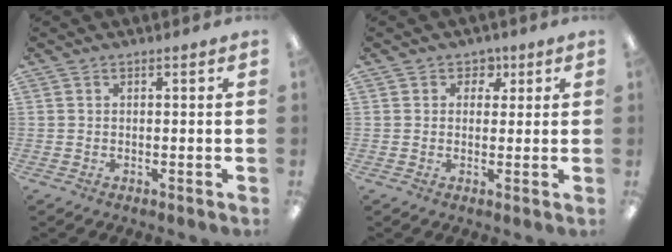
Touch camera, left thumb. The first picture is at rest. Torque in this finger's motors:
{"motor_torque": [-0.04, -0.13, -0.34, 0.23, -0.03]}